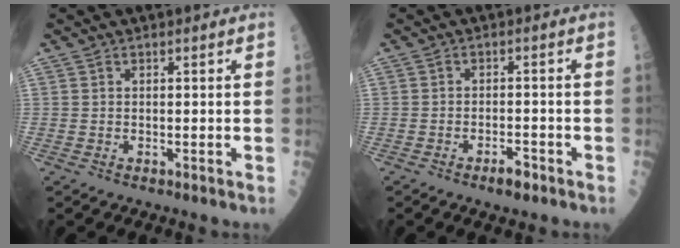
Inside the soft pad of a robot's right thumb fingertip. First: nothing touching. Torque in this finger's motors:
{"motor_torque": [2.78, 2.23, 0.38, -0.18, 0.02]}